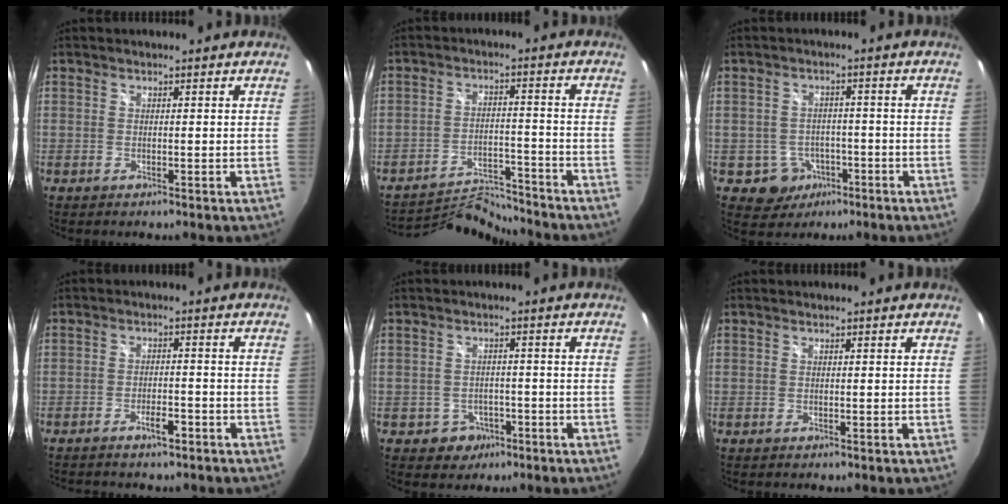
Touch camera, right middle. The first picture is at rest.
{"total": 8.4, "force": [-8.3, -1.2, -0.5], "torque": [-0.017, 0.011, -0.144]}
{"total": 4.7, "force": [-2.3, 4.0, 0.7], "torque": [-0.025, 0.012, -0.022]}
{"total": 3.1, "force": [-2.6, 0.6, 1.7], "torque": [-0.034, 0.002, -0.039]}
{"total": 3.5, "force": [-1.8, 2.9, 0.5], "torque": [-0.021, 0.007, -0.019]}
{"total": 0.0}